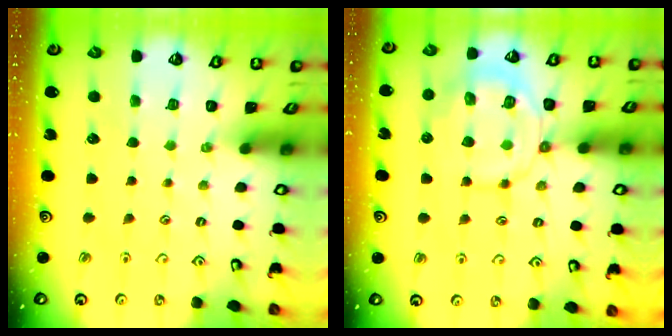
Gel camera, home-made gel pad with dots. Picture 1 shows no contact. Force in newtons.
{"total": 10.2, "press": 10.1, "slide": 1.3}